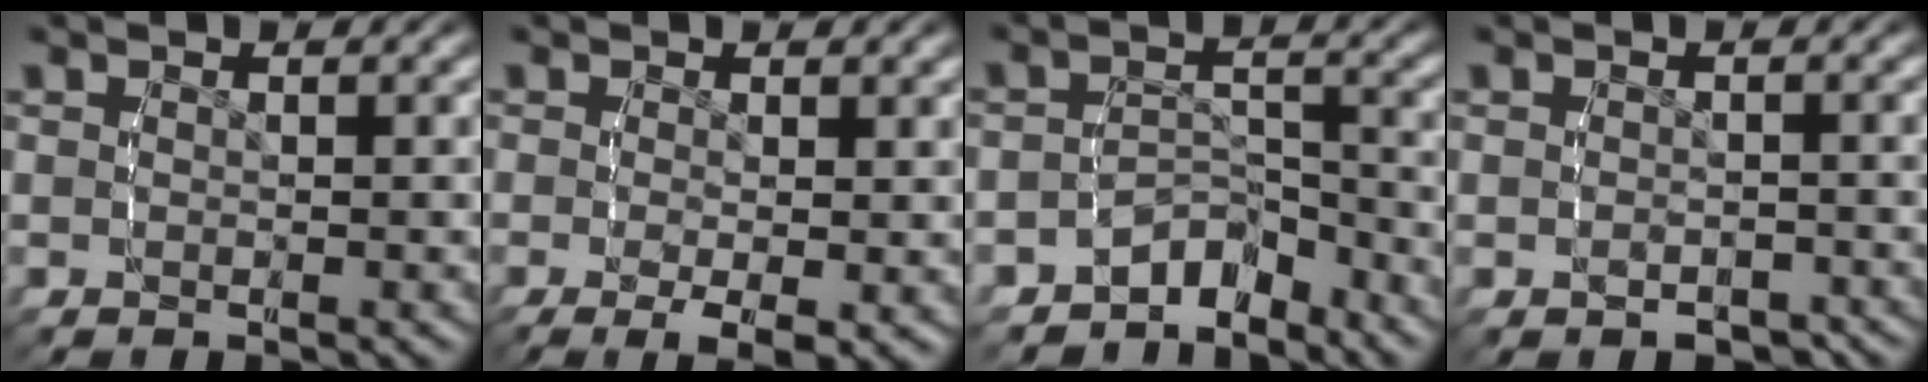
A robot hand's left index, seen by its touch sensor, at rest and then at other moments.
{"total": 3.7, "force": [-1.8, 1.0, 3.1], "torque": [-0.047, -0.023, -0.015]}
{"total": 6.8, "force": [-5.5, 3.5, 1.8], "torque": [-0.023, -0.015, -0.090]}
{"total": 1.7, "force": [-1.5, 0.6, 0.2], "torque": [-0.002, -0.004, -0.020]}